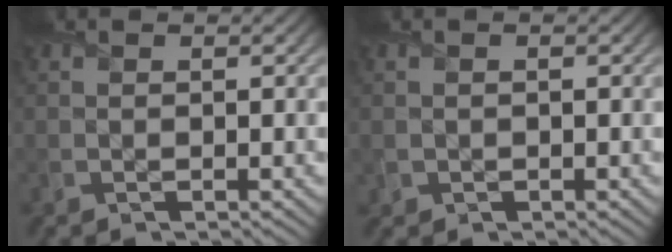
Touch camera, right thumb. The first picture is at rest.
{"total": 0.9, "force": [-0.2, 0.8, 0.5], "torque": [-0.014, -0.004, -0.002]}